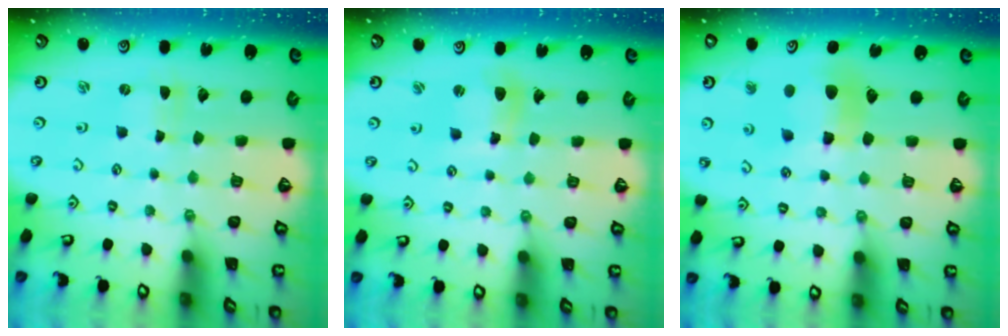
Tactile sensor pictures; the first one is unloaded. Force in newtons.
{"total": 7.1, "press": 7.0, "slide": 1.0}
{"total": 9.5, "press": 9.3, "slide": 1.7}